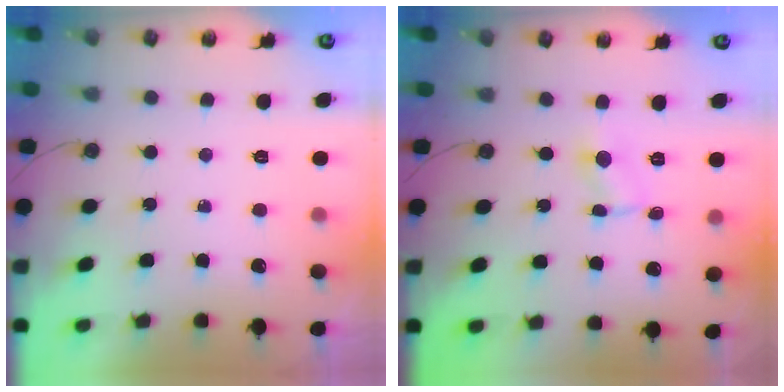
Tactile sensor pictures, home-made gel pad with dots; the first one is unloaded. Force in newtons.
{"total": 1.8, "press": 1.8, "slide": 0.2}